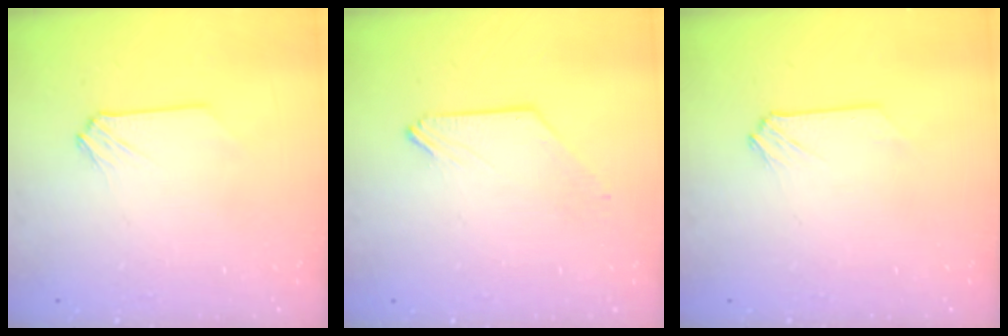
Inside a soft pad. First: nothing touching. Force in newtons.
{"total": 0.0}
{"total": 0.0}